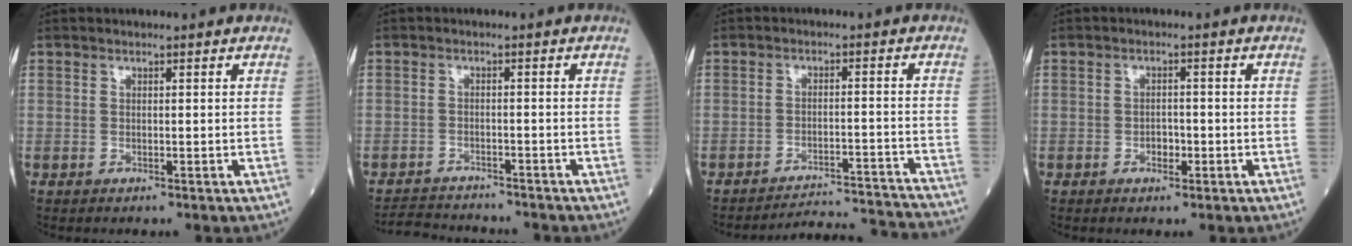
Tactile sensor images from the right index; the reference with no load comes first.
{"total": 5.7, "force": [-5.5, 1.2, 0.5], "torque": [-0.011, -0.009, -0.088]}
{"total": 12.7, "force": [-12.6, -1.7, 0.4], "torque": [0.008, 0.004, -0.170]}
{"total": 1.9, "force": [-0.7, 1.2, 1.2], "torque": [-0.015, 0.006, -0.009]}